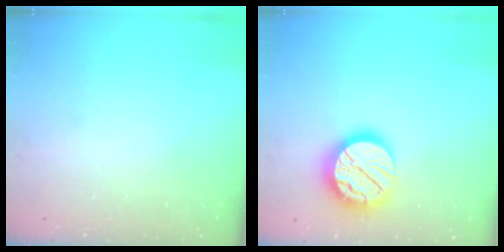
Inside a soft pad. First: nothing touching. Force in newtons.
{"total": 18.7, "press": 18.7, "slide": 1.4}